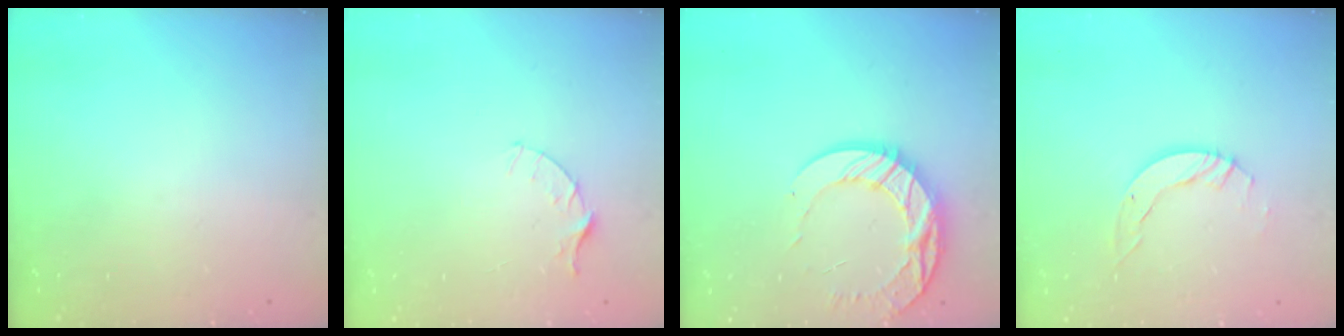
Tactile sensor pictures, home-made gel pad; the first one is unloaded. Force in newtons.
{"total": 3.4, "press": 3.4, "slide": 0.4}
{"total": 14.7, "press": 14.6, "slide": 1.3}
{"total": 4.9, "press": 4.9, "slide": 0.1}